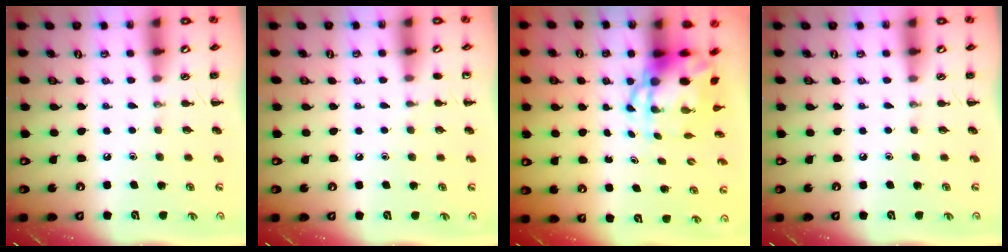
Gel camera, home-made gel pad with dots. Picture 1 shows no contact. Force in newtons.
{"total": 3.0, "press": 2.8, "slide": 1.0}
{"total": 5.7, "press": 5.5, "slide": 1.4}
{"total": 0.0}